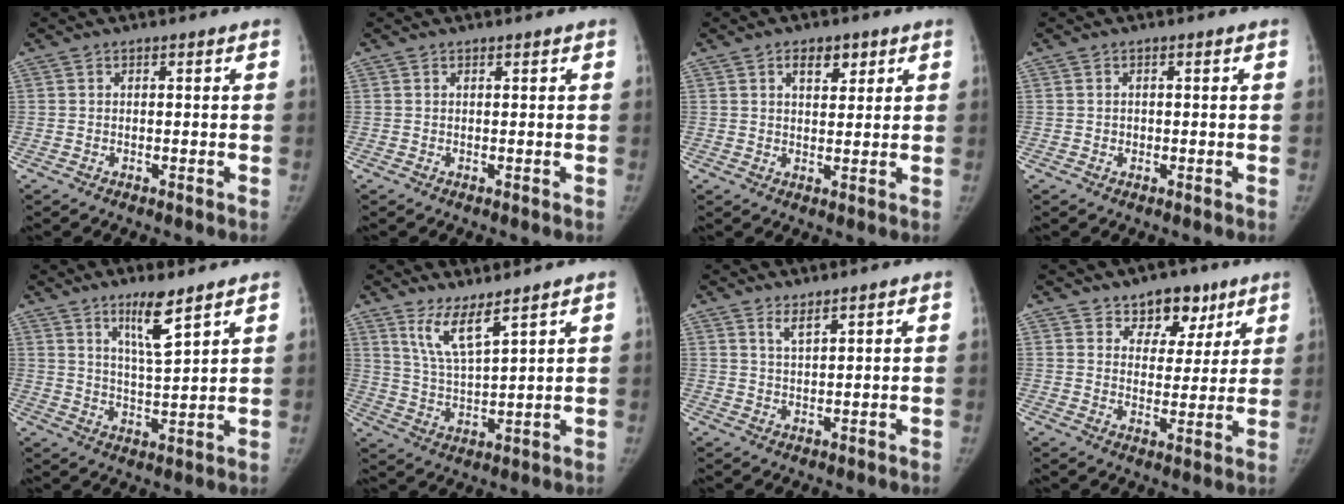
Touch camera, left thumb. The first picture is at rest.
{"total": 0.0}
{"total": 4.7, "force": [2.5, 2.7, 3.0], "torque": [-0.024, -0.011, 0.037]}
{"total": 0.8, "force": [-0.1, 0.8, 0.1], "torque": [0.002, 0.003, -0.001]}
{"total": 7.8, "force": [5.2, 1.1, 5.7], "torque": [-0.097, -0.041, 0.097]}
{"total": 6.9, "force": [5.1, 1.0, 4.6], "torque": [-0.088, -0.047, 0.109]}
{"total": 2.3, "force": [1.8, 0.3, 1.4], "torque": [-0.027, -0.016, 0.039]}
{"total": 8.3, "force": [5.6, 5.5, 2.8], "torque": [0.003, -0.027, 0.086]}